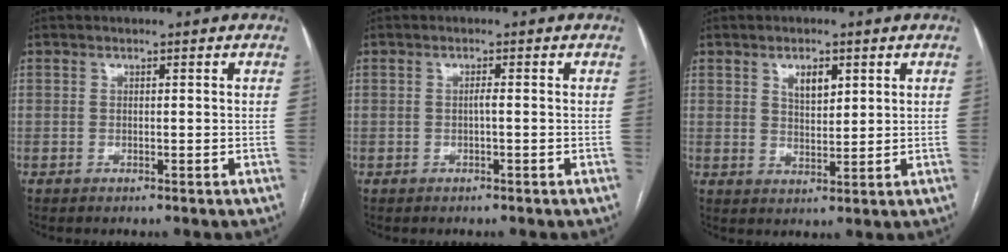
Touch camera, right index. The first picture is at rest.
{"total": 0.8, "force": [-0.2, 0.1, 0.8], "torque": [-0.014, 0.002, -0.003]}
{"total": 4.1, "force": [1.9, 2.0, 3.1], "torque": [-0.053, 0.001, 0.036]}